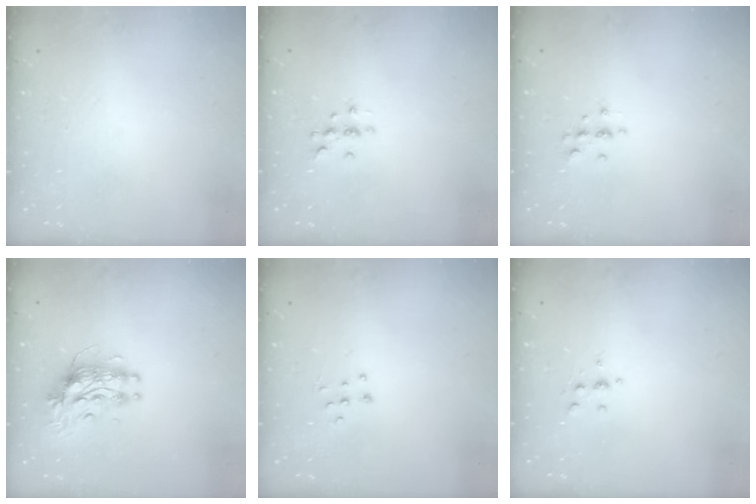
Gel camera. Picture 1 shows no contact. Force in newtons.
{"total": 4.9, "press": 4.9, "slide": 0.5}
{"total": 4.1, "press": 4.1, "slide": 0.4}
{"total": 9.0, "press": 8.9, "slide": 0.7}
{"total": 3.7, "press": 3.7, "slide": 0.2}
{"total": 4.9, "press": 4.8, "slide": 1.1}